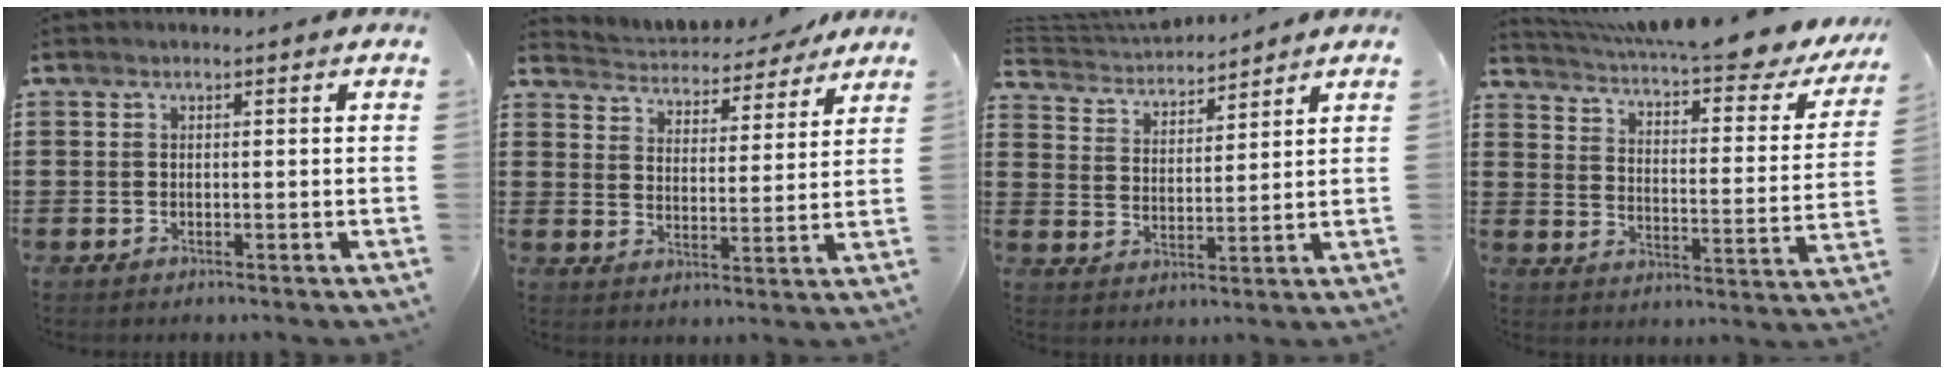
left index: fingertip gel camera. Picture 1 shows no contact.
{"total": 4.3, "force": [4.3, 0.6, 0.1], "torque": [-0.028, -0.029, 0.071]}
{"total": 3.8, "force": [3.6, 0.9, -0.3], "torque": [-0.016, -0.020, 0.062]}
{"total": 7.0, "force": [6.0, 0.0, 3.6], "torque": [-0.079, -0.045, 0.095]}